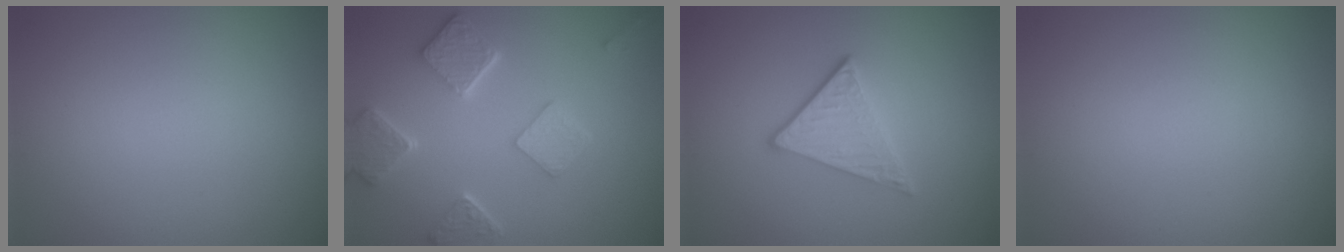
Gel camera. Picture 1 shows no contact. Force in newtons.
{"total": 5.0, "press": 4.0, "slide": 3.1}
{"total": 3.0, "press": 2.7, "slide": 1.2}
{"total": 0.0}